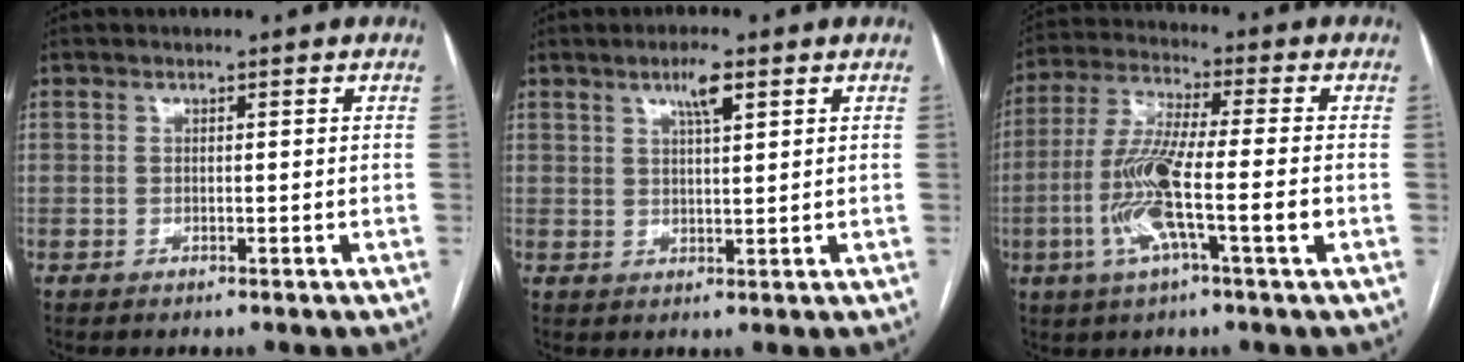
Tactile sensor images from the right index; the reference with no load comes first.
{"total": 3.8, "force": [2.3, 0.5, 3.0], "torque": [-0.053, 0.000, 0.038]}
{"total": 12.1, "force": [-3.2, 0.7, 11.7], "torque": [-0.234, -0.004, -0.067]}